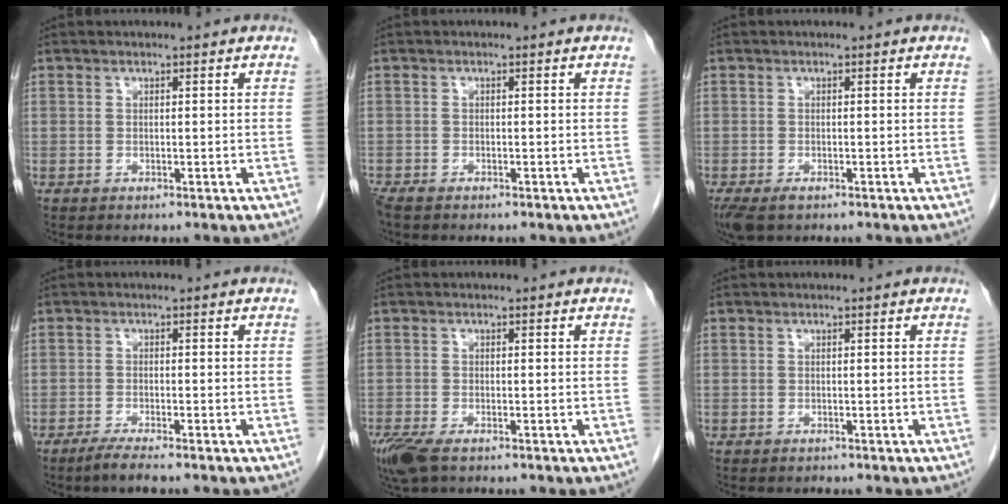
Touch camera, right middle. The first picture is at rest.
{"total": 2.0, "force": [-1.6, 0.6, 0.9], "torque": [-0.024, -0.006, -0.029]}
{"total": 3.8, "force": [-2.5, 1.7, 2.4], "torque": [-0.050, -0.011, -0.041]}
{"total": 2.7, "force": [-2.1, -0.2, 1.6], "torque": [-0.039, -0.006, -0.042]}
{"total": 5.2, "force": [-3.4, 1.8, 3.5], "torque": [-0.075, -0.015, -0.062]}
{"total": 0.0}